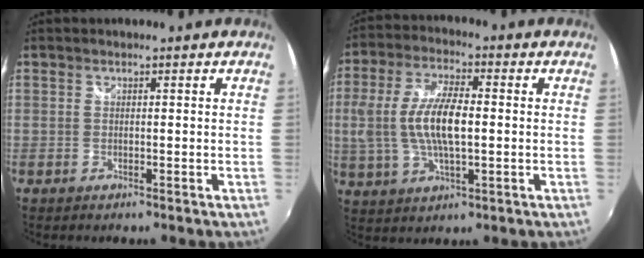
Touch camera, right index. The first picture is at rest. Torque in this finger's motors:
{"motor_torque": [0.53, -0.03, 0.40, 0.21]}